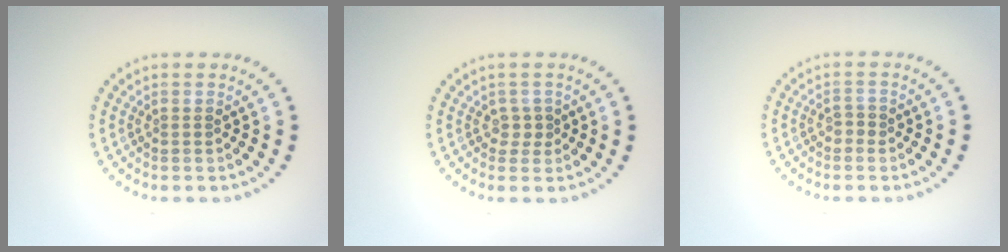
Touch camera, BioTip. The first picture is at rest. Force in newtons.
{"total": 1.1, "press": 0.9, "slide": 0.6}
{"total": 1.0, "press": 0.9, "slide": 0.5}